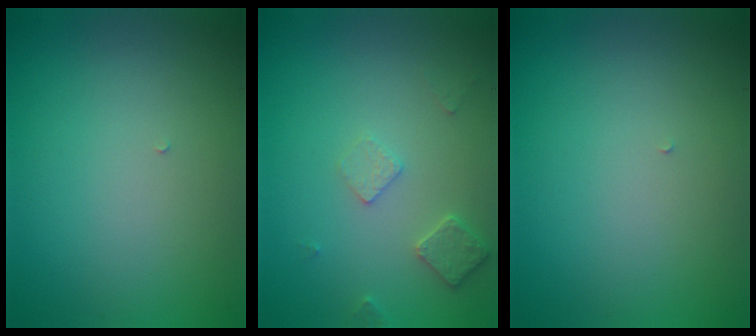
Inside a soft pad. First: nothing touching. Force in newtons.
{"total": 2.1, "press": 2.1, "slide": 0.3}
{"total": 0.0}